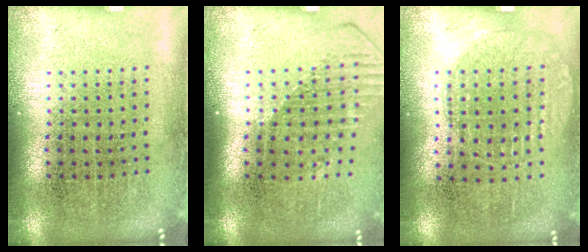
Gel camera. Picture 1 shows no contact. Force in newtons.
{"total": 1.6, "press": 1.2, "slide": 1.0}
{"total": 0.9, "press": 0.8, "slide": 0.4}